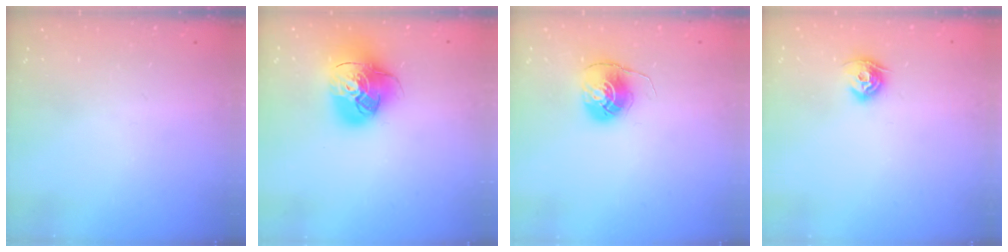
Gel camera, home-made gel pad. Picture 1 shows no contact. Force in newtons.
{"total": 17.7, "press": 17.5, "slide": 2.2}
{"total": 6.8, "press": 6.8, "slide": 0.3}
{"total": 7.8, "press": 7.8, "slide": 0.4}